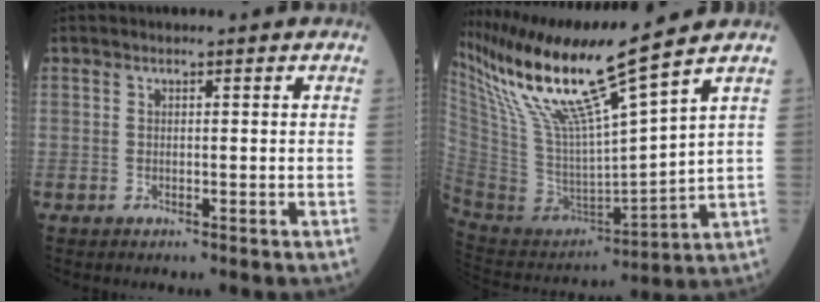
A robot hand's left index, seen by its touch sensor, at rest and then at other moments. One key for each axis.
{"total": 18.3, "fx": 13.4, "fy": -1.3, "fz": 12.4, "tx": -0.240, "ty": -0.013, "tz": 0.261}